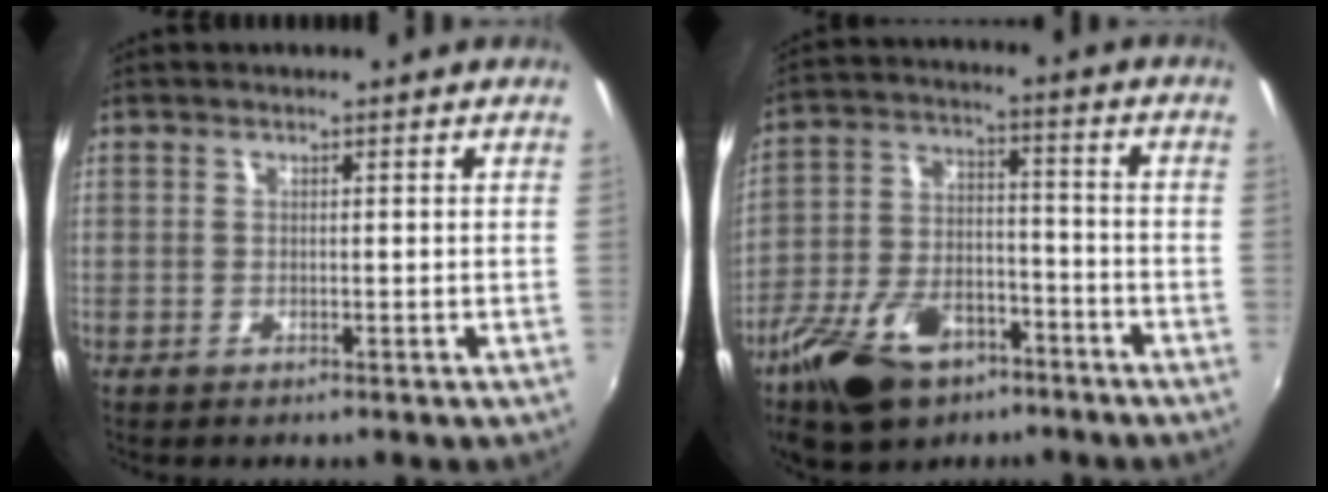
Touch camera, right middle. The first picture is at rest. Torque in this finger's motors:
{"motor_torque": [1.16, -0.98, 0.59, 0.20]}